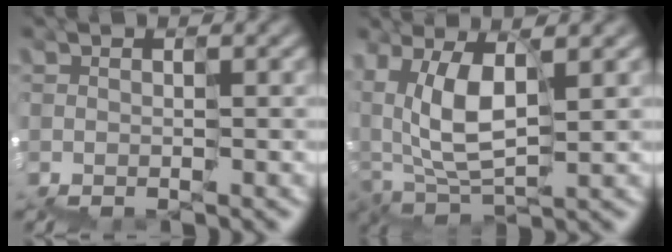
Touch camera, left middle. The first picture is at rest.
{"total": 3.9, "force": [2.1, 2.1, 2.5], "torque": [-0.067, 0.019, 0.037]}